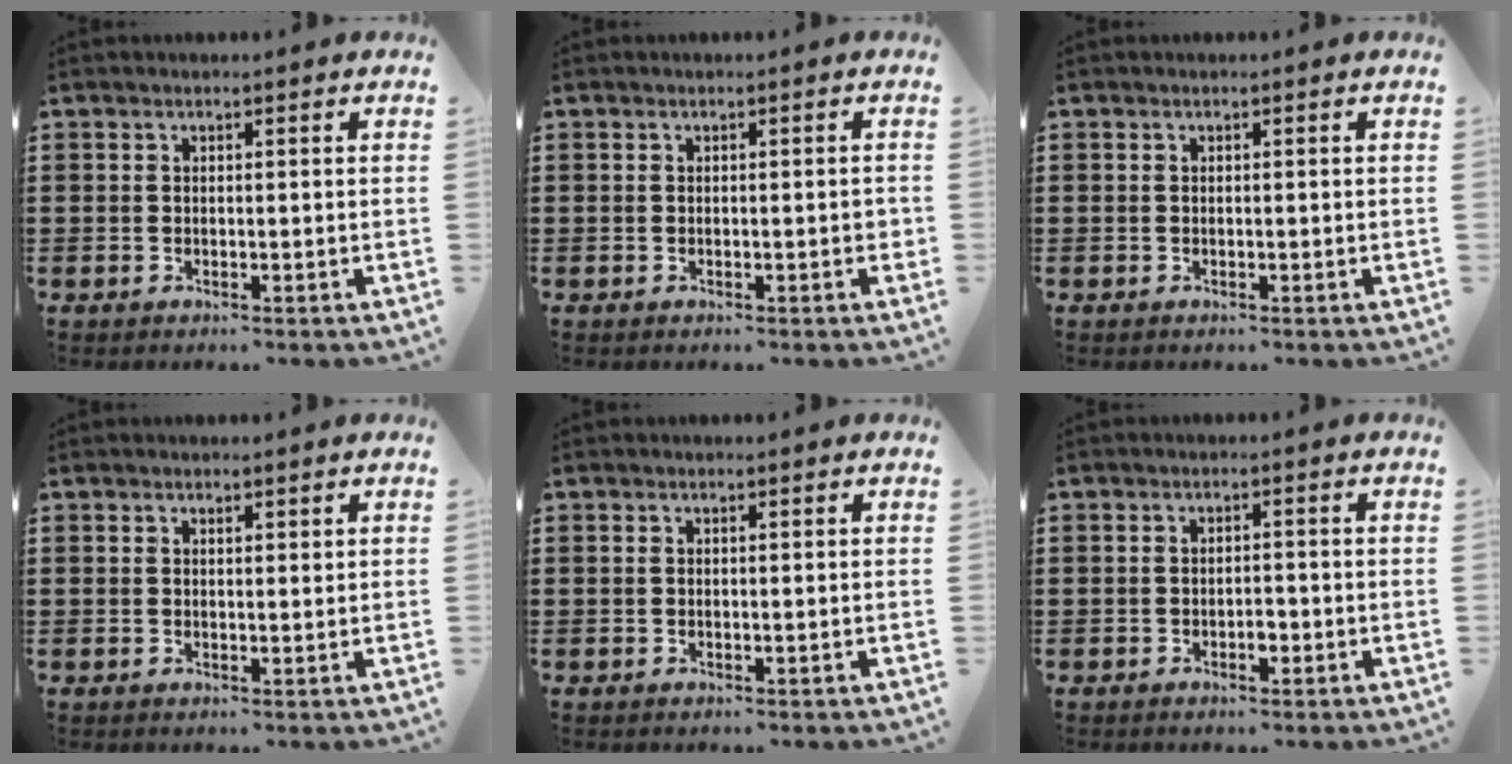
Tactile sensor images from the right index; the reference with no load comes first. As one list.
[{"total": 0.8, "force": [-0.2, 0.2, 0.8], "torque": [-0.015, 0.000, -0.002]}, {"total": 0.0}, {"total": 0.8, "force": [0.6, 0.3, 0.4], "torque": [-0.008, 0.002, 0.012]}, {"total": 0.0}, {"total": 1.6, "force": [-0.8, 0.7, 1.2], "torque": [-0.024, 0.001, -0.015]}]